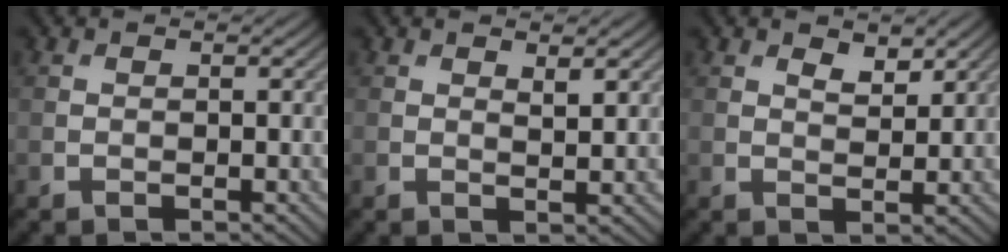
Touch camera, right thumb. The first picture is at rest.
{"total": 1.6, "force": [1.0, 0.3, 1.1], "torque": [-0.020, -0.006, 0.022]}
{"total": 2.3, "force": [1.6, 1.0, 1.3], "torque": [-0.022, -0.007, 0.033]}